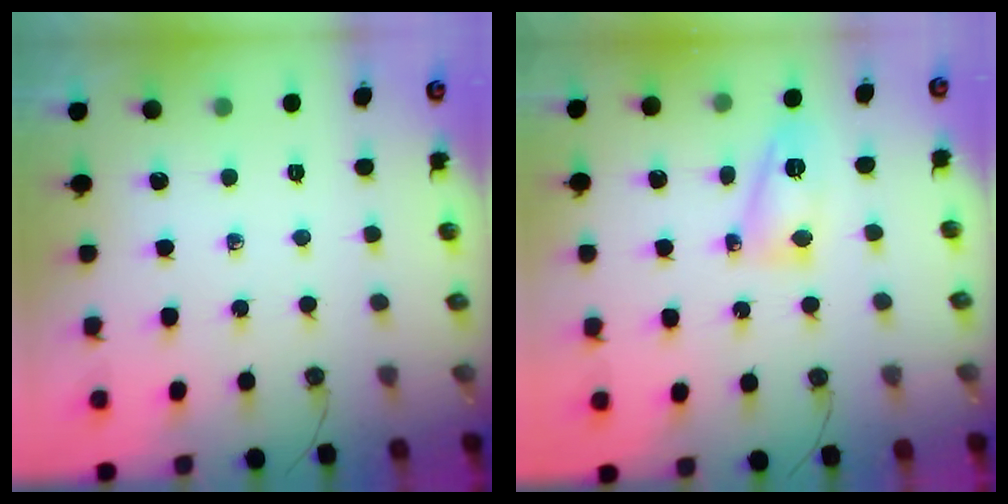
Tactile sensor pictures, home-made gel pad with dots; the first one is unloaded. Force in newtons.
{"total": 10.0, "press": 9.9, "slide": 0.8}